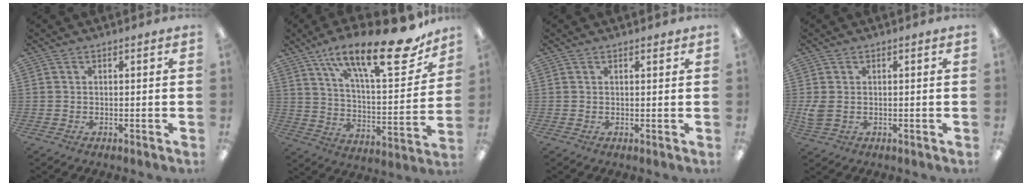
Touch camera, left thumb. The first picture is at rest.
{"total": 25.2, "force": [16.9, 8.0, 16.9], "torque": [-0.249, -0.101, 0.272]}
{"total": 0.9, "force": [0.7, 0.3, 0.5], "torque": [-0.002, -0.003, 0.012]}
{"total": 3.3, "force": [0.2, 2.4, 2.2], "torque": [-0.041, 0.000, 0.002]}